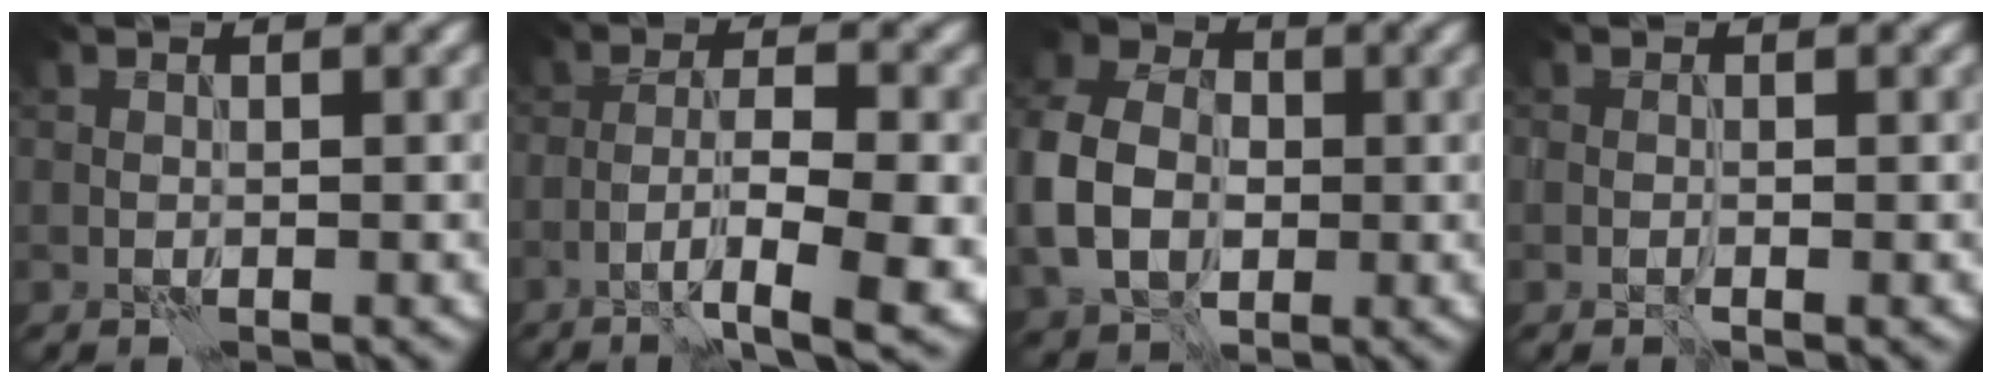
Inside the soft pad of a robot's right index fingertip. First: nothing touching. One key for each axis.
{"total": 8.9, "fx": -4.0, "fy": 2.3, "fz": 7.6, "tx": -0.124, "ty": -0.004, "tz": -0.059}
{"total": 8.6, "fx": -1.0, "fy": 6.7, "fz": 5.2, "tx": -0.132, "ty": 0.000, "tz": -0.032}
{"total": 0.9, "fx": -0.3, "fy": 0.5, "fz": 0.7, "tx": -0.013, "ty": 0.000, "tz": -0.008}